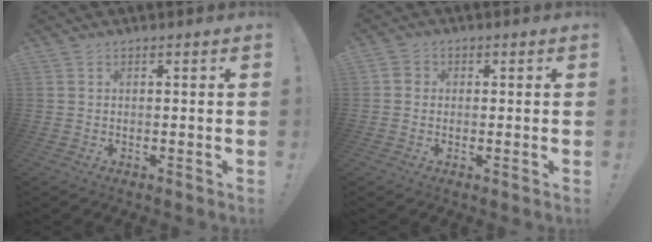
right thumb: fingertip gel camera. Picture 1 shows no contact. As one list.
[{"total": 2.6, "force": [-0.1, 2.4, 1.0], "torque": [-0.019, 0.013, 0.000]}]